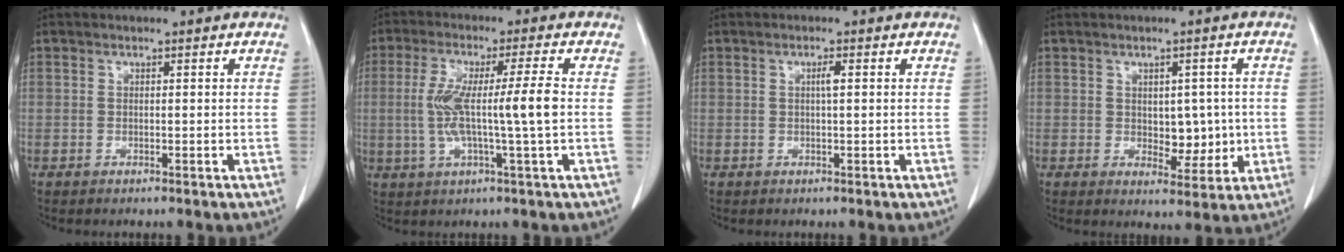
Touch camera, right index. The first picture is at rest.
{"total": 9.7, "force": [-0.2, -0.4, 9.7], "torque": [-0.193, 0.005, -0.004]}
{"total": 1.4, "force": [0.3, 0.1, 1.3], "torque": [-0.025, 0.003, 0.003]}
{"total": 5.4, "force": [0.0, 3.2, 4.4], "torque": [-0.050, 0.001, 0.010]}